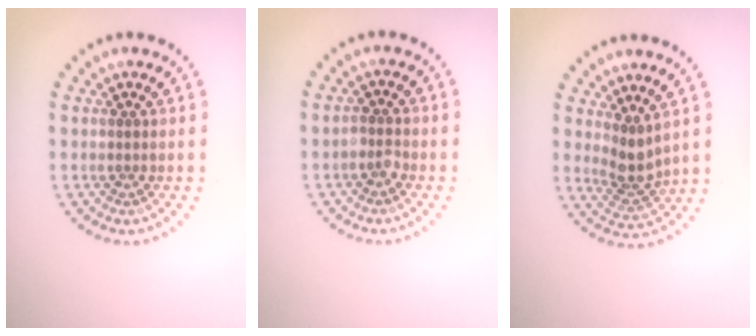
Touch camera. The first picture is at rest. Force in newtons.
{"total": 1.2, "press": 1.1, "slide": 0.5}
{"total": 2.5, "press": 1.9, "slide": 1.6}